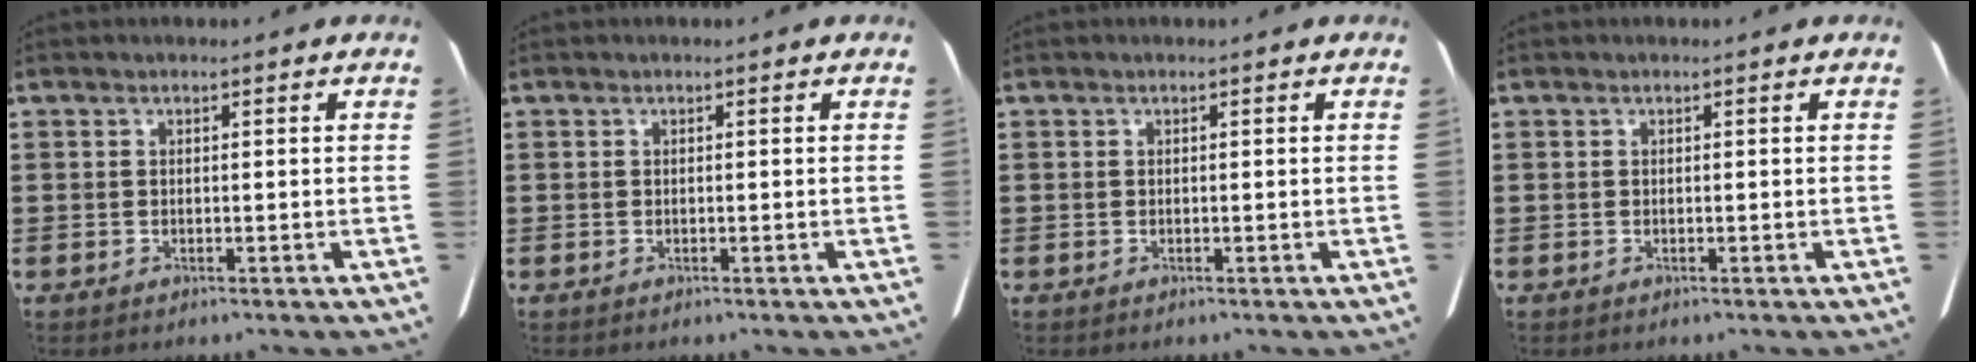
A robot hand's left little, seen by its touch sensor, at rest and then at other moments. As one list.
[{"total": 0.0}, {"total": 0.0}, {"total": 0.0}]